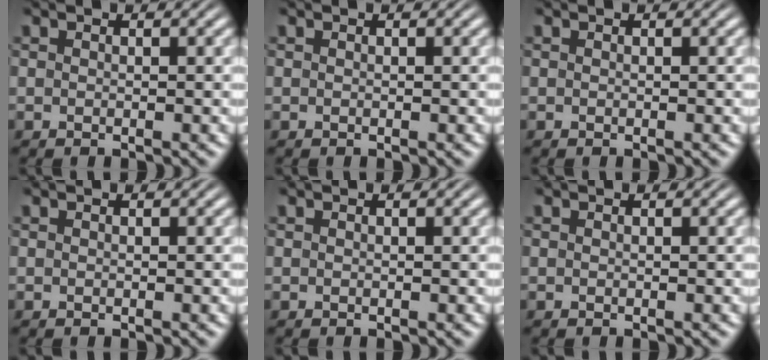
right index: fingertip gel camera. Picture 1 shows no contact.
{"total": 0.0}
{"total": 0.0}
{"total": 0.0}
{"total": 0.0}
{"total": 0.0}